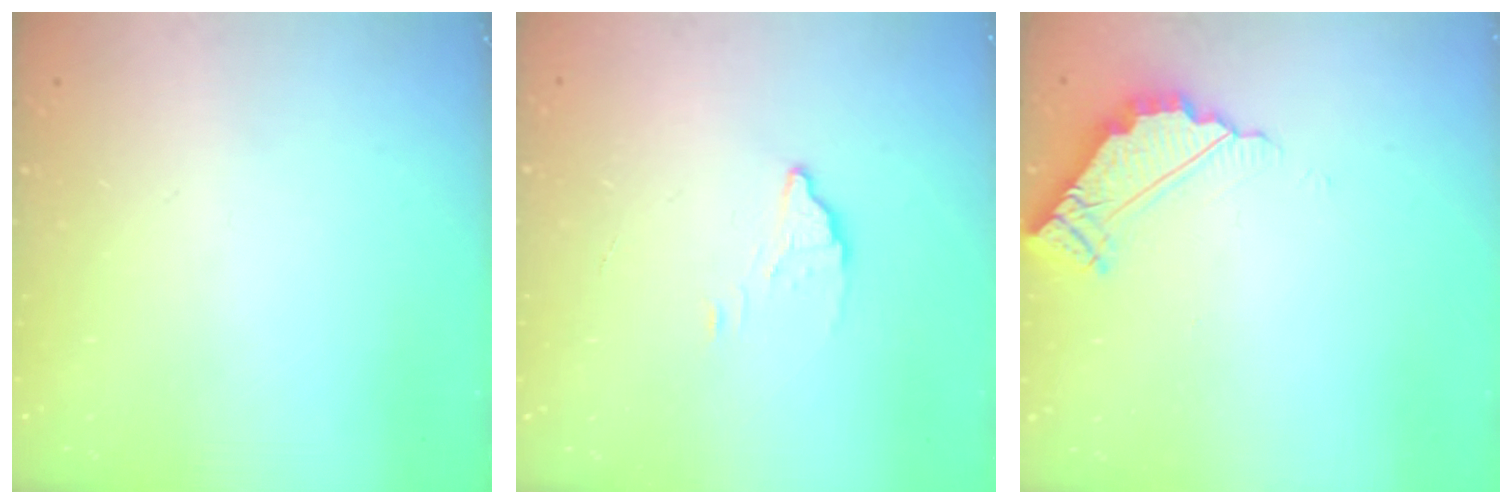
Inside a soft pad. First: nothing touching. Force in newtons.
{"total": 2.8, "press": 2.8, "slide": 0.2}
{"total": 5.1, "press": 5.1, "slide": 0.4}